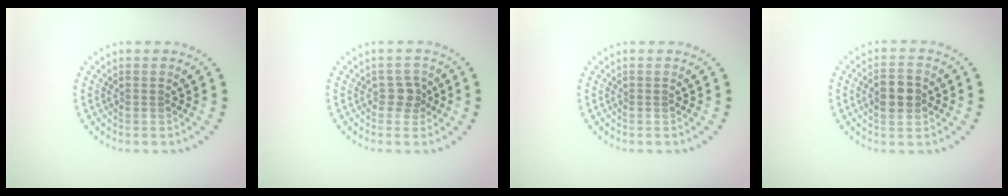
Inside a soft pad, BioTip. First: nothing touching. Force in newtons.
{"total": 1.5, "press": 1.4, "slide": 0.7}
{"total": 0.0}
{"total": 3.1, "press": 3.1, "slide": 0.0}